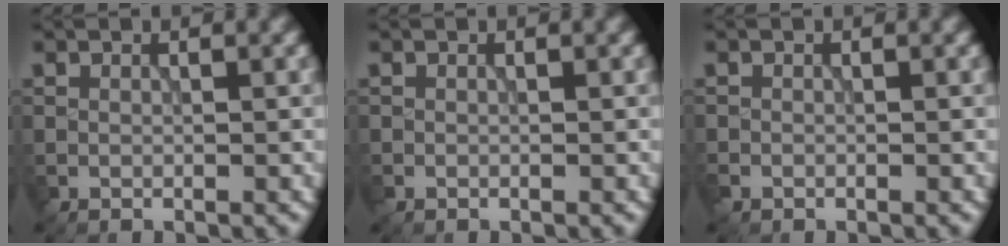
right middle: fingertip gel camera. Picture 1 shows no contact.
{"total": 0.7, "force": [-0.5, 0.4, 0.2], "torque": [-0.006, -0.006, -0.009]}
{"total": 1.2, "force": [-0.7, 0.9, 0.3], "torque": [-0.007, -0.006, -0.017]}